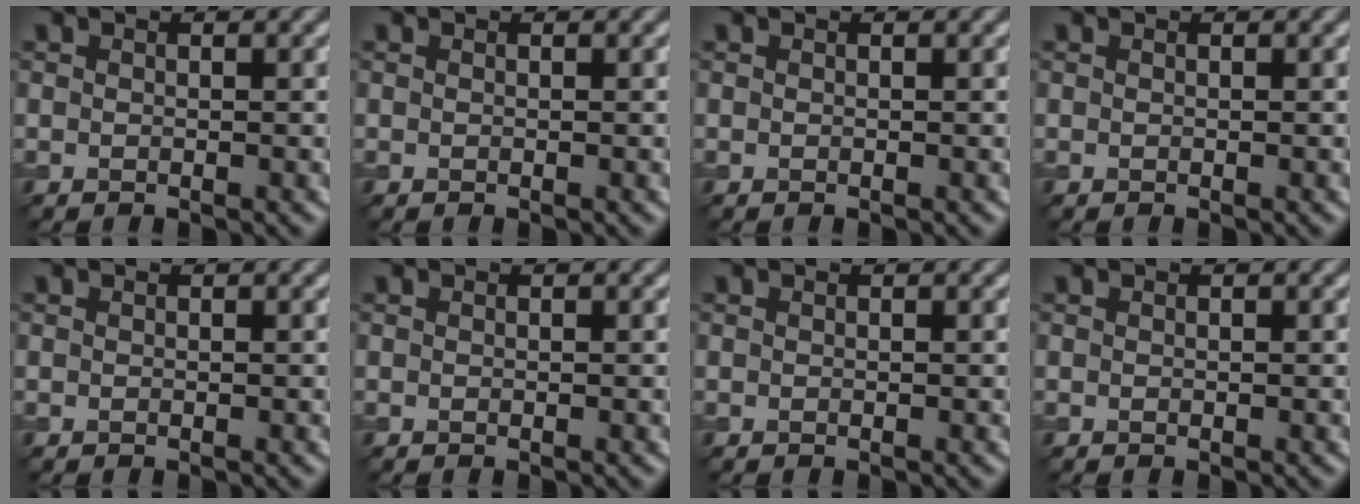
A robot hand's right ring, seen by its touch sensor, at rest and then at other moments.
{"total": 0.0}
{"total": 0.0}
{"total": 0.0}
{"total": 0.0}
{"total": 0.0}
{"total": 0.0}
{"total": 0.0}